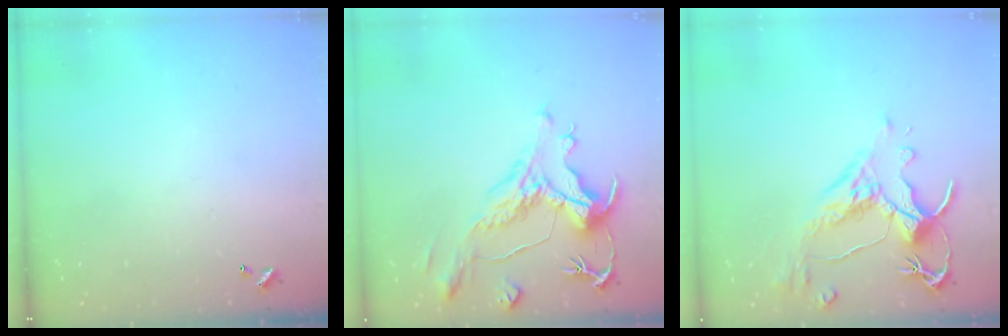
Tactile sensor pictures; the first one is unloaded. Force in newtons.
{"total": 1.6, "press": 0.6, "slide": 1.5}
{"total": 3.2, "press": 2.9, "slide": 1.3}